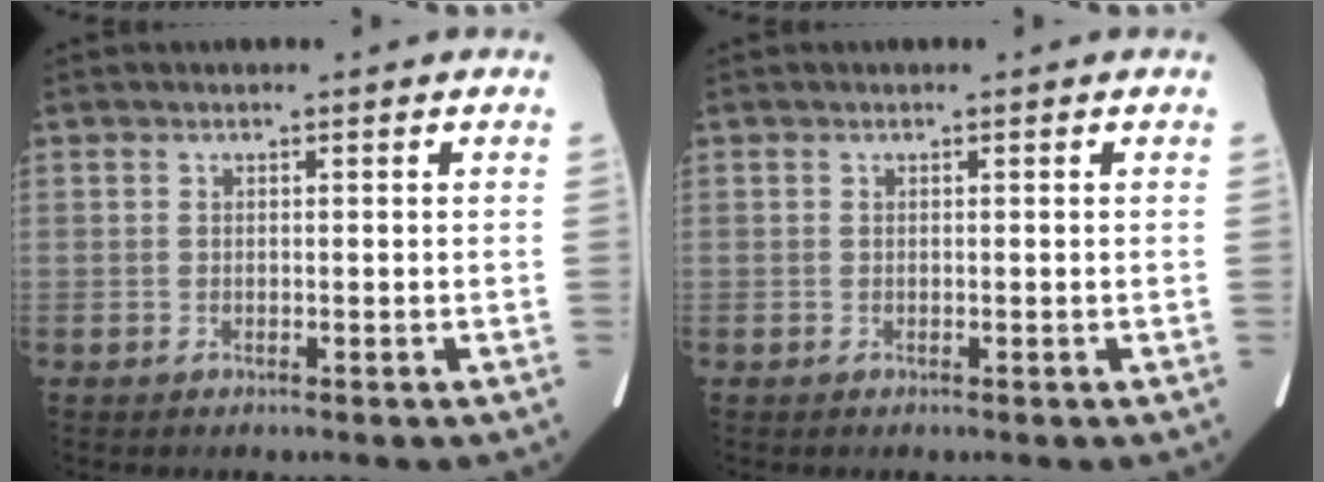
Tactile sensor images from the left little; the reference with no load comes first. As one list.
[{"total": 0.0}]